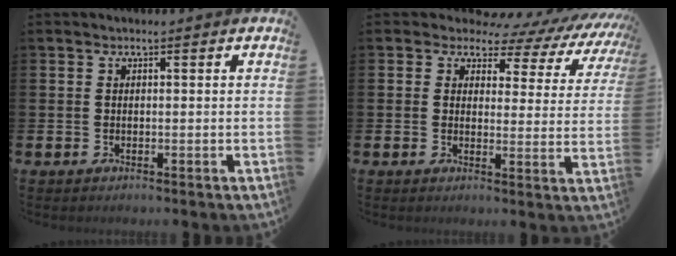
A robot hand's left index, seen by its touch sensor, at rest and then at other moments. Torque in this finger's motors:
{"motor_torque": [0.31, -0.46, 0.48, -0.03]}